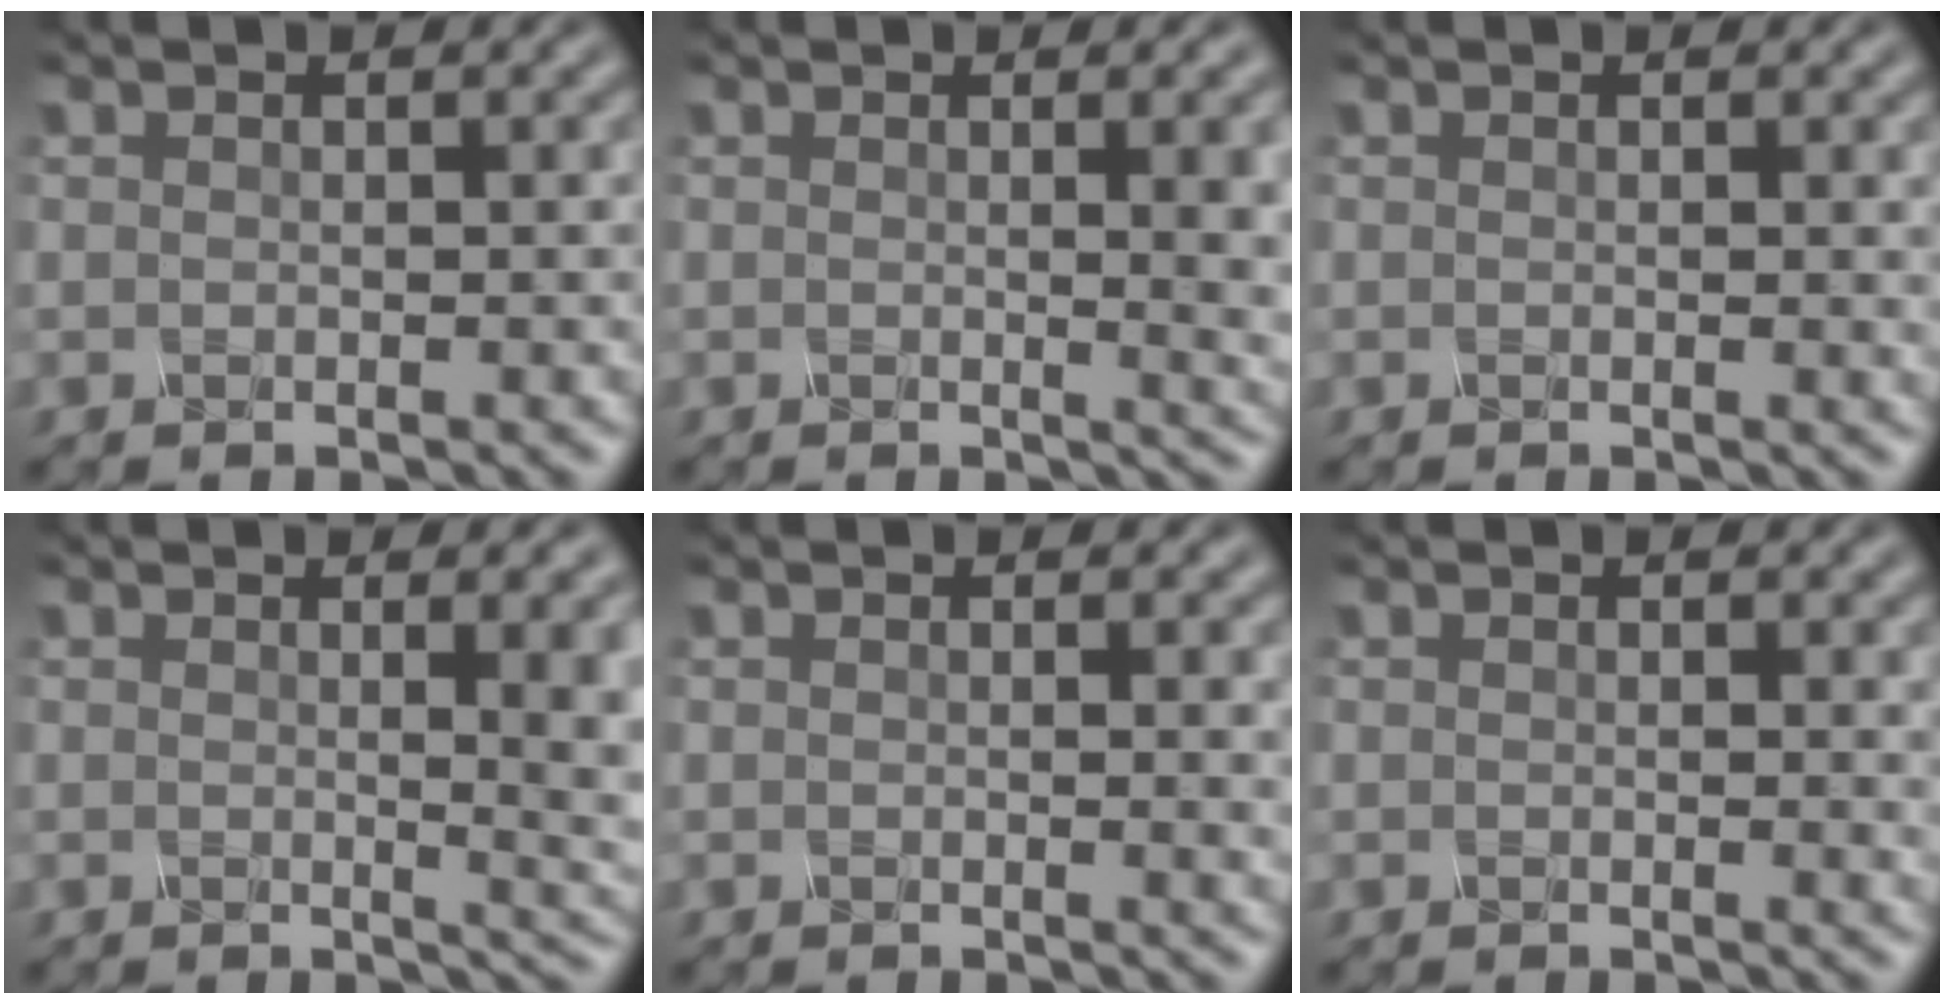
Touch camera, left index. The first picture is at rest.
{"total": 5.2, "force": [0.5, 1.7, 4.9], "torque": [-0.042, -0.002, 0.009]}
{"total": 0.8, "force": [0.1, 0.2, 0.8], "torque": [-0.006, 0.000, -0.001]}
{"total": 7.0, "force": [0.6, 2.6, 6.5], "torque": [-0.043, 0.000, 0.007]}
{"total": 1.8, "force": [0.2, 0.6, 1.7], "torque": [-0.014, -0.001, -0.003]}
{"total": 1.1, "force": [0.2, 0.2, 1.1], "torque": [-0.010, -0.001, 0.000]}